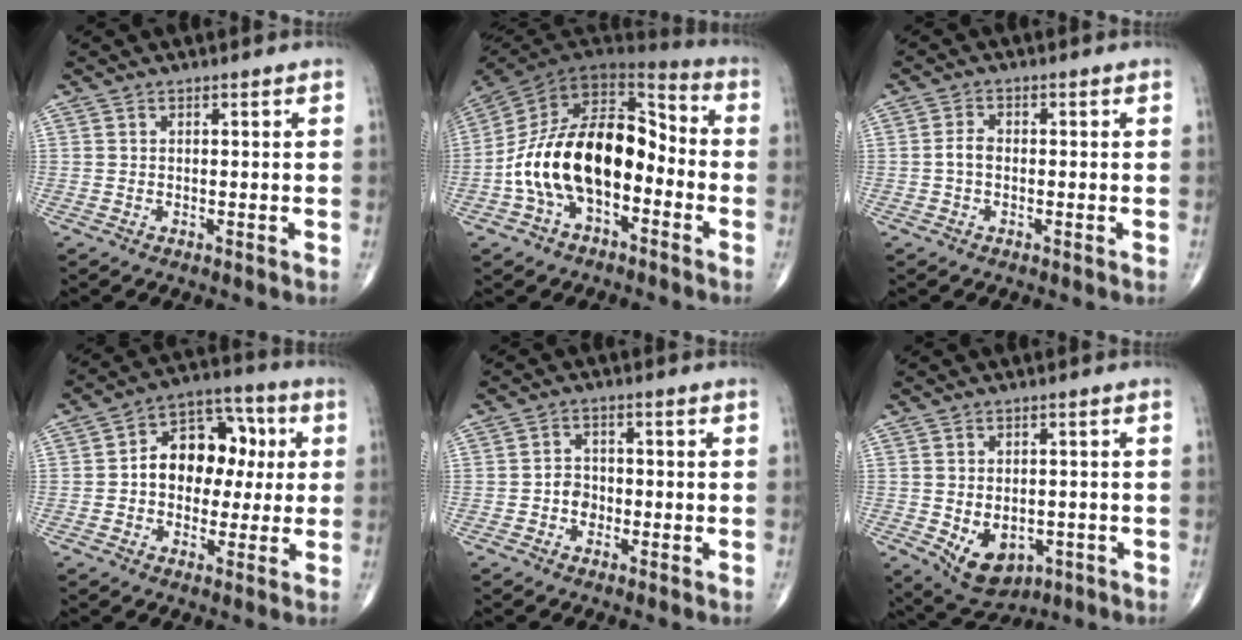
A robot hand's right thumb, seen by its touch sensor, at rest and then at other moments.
{"total": 21.0, "force": [-4.6, 12.3, 16.4], "torque": [-0.271, 0.065, -0.086]}
{"total": 2.3, "force": [-0.5, 1.5, 1.7], "torque": [-0.030, 0.007, -0.014]}
{"total": 13.7, "force": [1.1, 9.9, 9.5], "torque": [-0.097, 0.031, 0.008]}
{"total": 3.4, "force": [-0.8, 2.9, 1.6], "torque": [-0.006, 0.009, -0.023]}
{"total": 9.2, "force": [-2.6, 6.3, 6.2], "torque": [-0.078, 0.000, -0.023]}